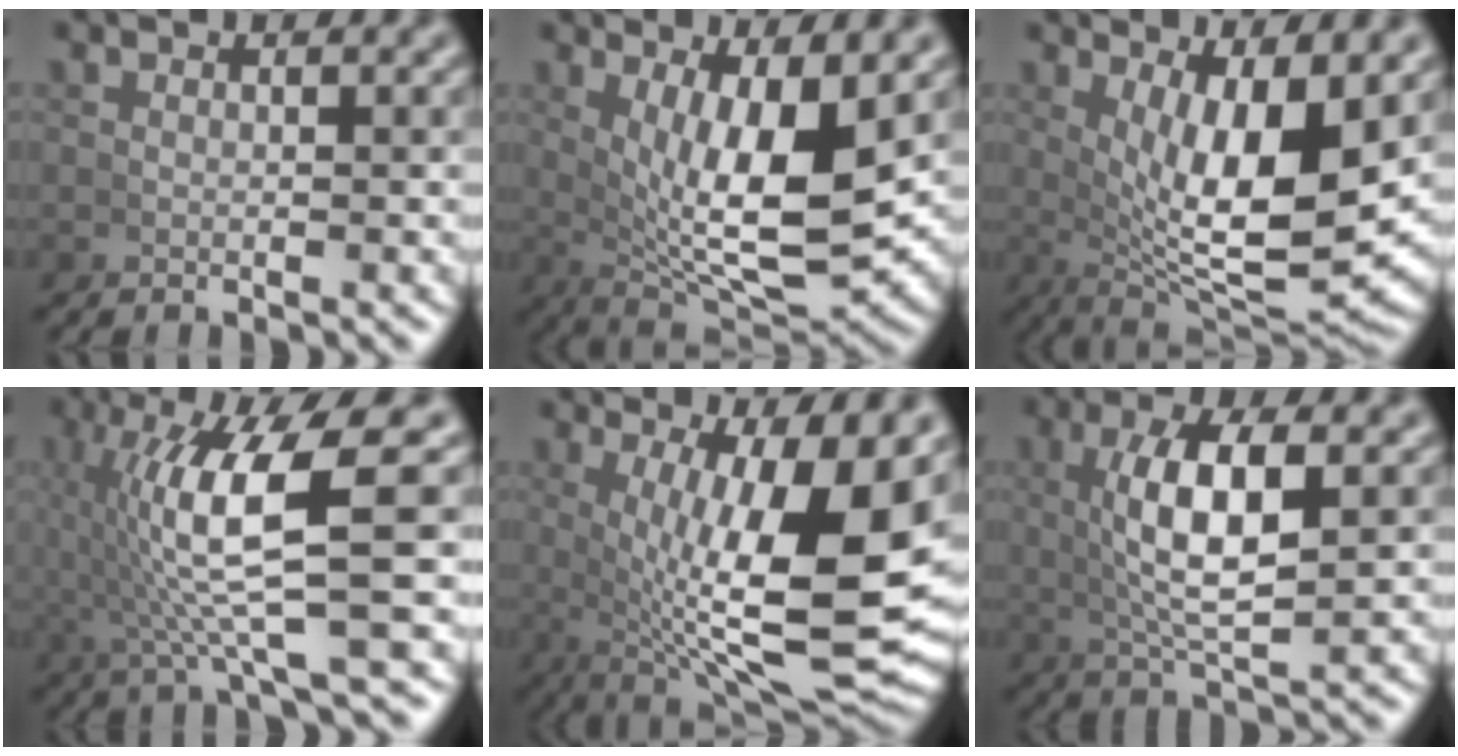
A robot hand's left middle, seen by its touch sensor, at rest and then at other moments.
{"total": 10.1, "force": [0.5, 4.1, 9.3], "torque": [-0.150, -0.039, 0.030]}
{"total": 12.1, "force": [1.3, 4.9, 11.0], "torque": [-0.177, -0.041, 0.041]}
{"total": 8.7, "force": [0.2, 1.7, 8.5], "torque": [-0.161, 0.003, 0.008]}
{"total": 14.3, "force": [0.2, 5.5, 13.1], "torque": [-0.215, -0.038, 0.029]}
{"total": 6.3, "force": [1.1, 1.6, 6.0], "torque": [-0.107, -0.002, 0.026]}